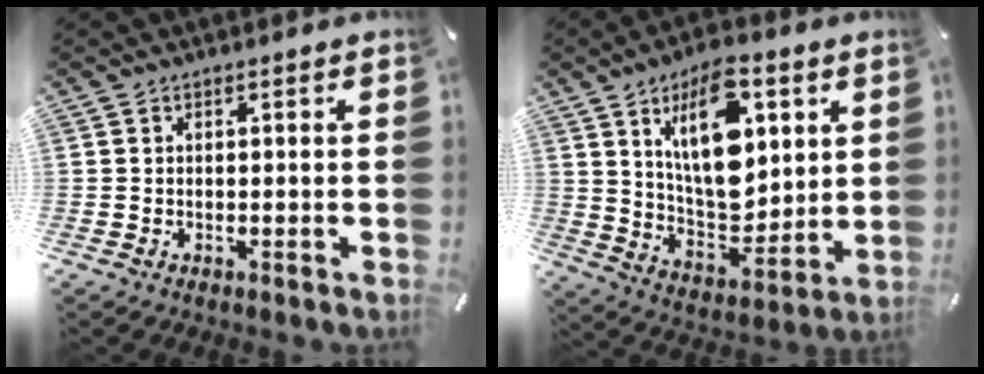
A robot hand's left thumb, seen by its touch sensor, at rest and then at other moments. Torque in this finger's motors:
{"motor_torque": [2.48, 2.53, 1.63, -0.25, 0.26]}